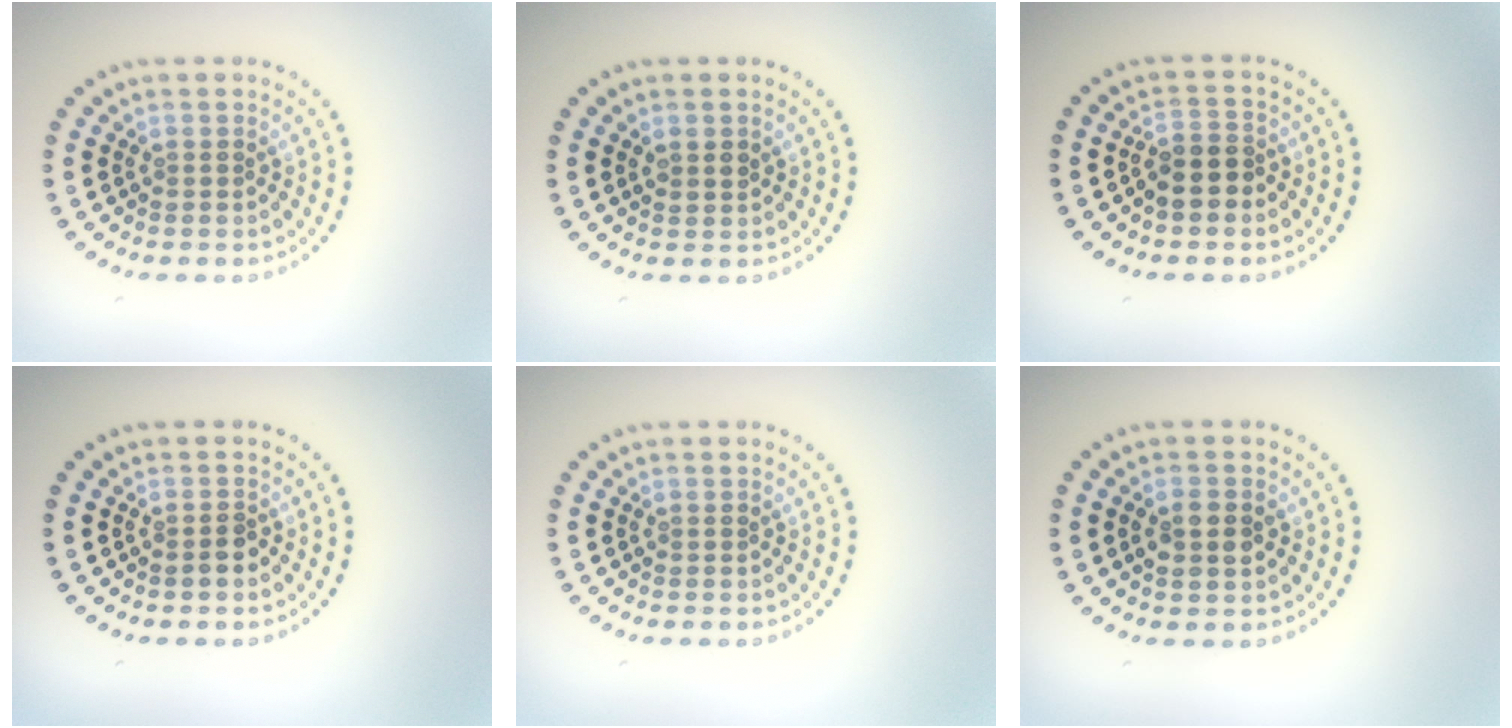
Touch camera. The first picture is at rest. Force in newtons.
{"total": 1.1, "press": 1.0, "slide": 0.5}
{"total": 2.6, "press": 2.4, "slide": 1.1}
{"total": 1.3, "press": 1.1, "slide": 0.7}
{"total": 0.0}
{"total": 2.0, "press": 2.0, "slide": 0.1}